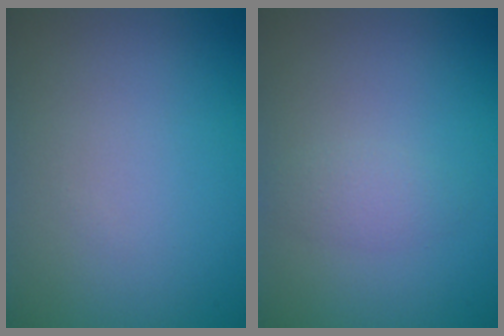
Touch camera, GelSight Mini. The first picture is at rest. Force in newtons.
{"total": 1.5, "press": 1.5, "slide": 0.0}